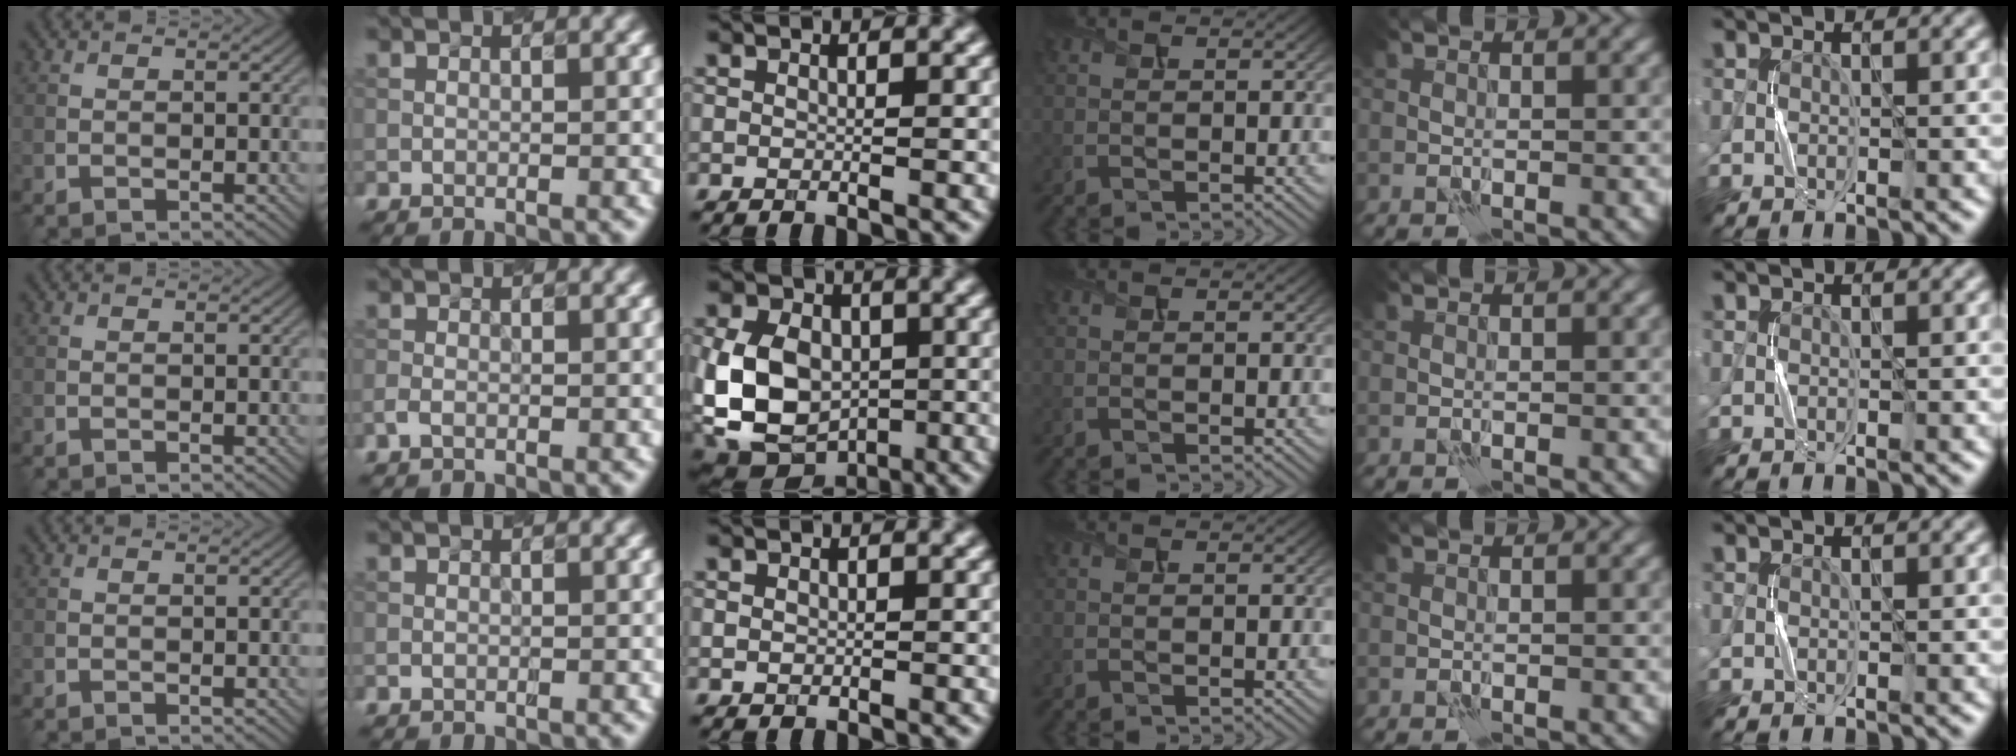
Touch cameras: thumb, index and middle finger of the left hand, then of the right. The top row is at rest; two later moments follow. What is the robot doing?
{"motion": "press", "object": "button"}